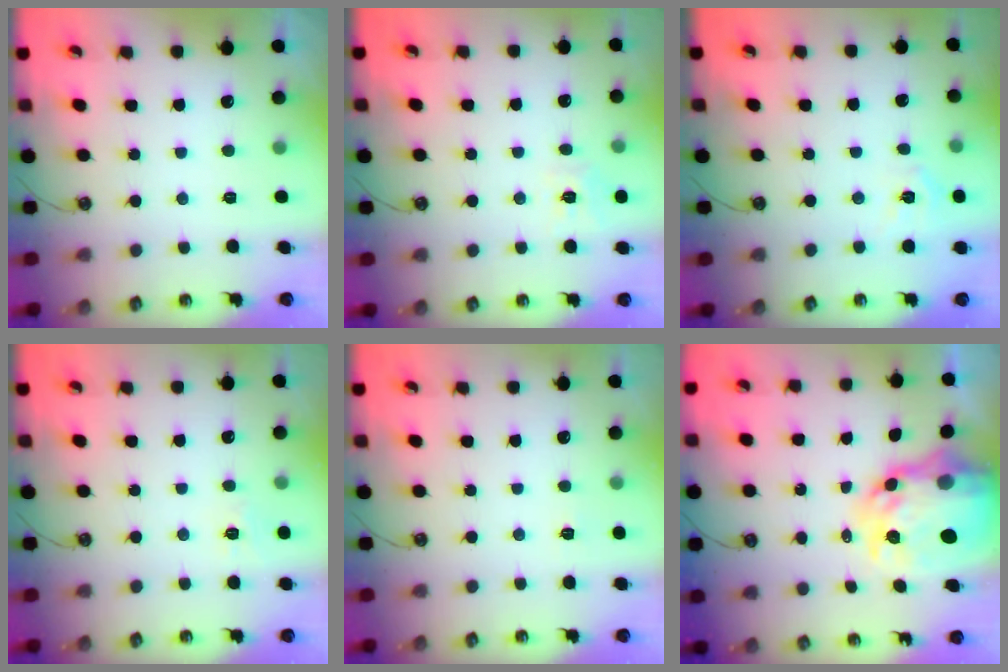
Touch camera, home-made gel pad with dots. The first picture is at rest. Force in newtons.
{"total": 7.8, "press": 7.8, "slide": 0.6}
{"total": 5.8, "press": 5.8, "slide": 0.2}
{"total": 6.5, "press": 6.4, "slide": 0.7}
{"total": 3.4, "press": 3.4, "slide": 0.4}
{"total": 14.4, "press": 14.3, "slide": 1.2}